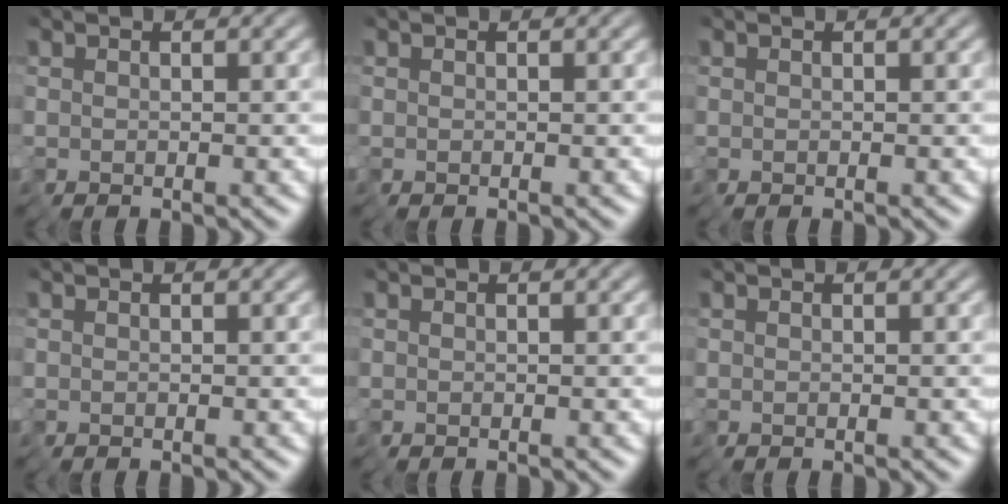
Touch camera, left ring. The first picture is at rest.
{"total": 0.0}
{"total": 0.0}
{"total": 0.0}
{"total": 0.0}
{"total": 0.0}